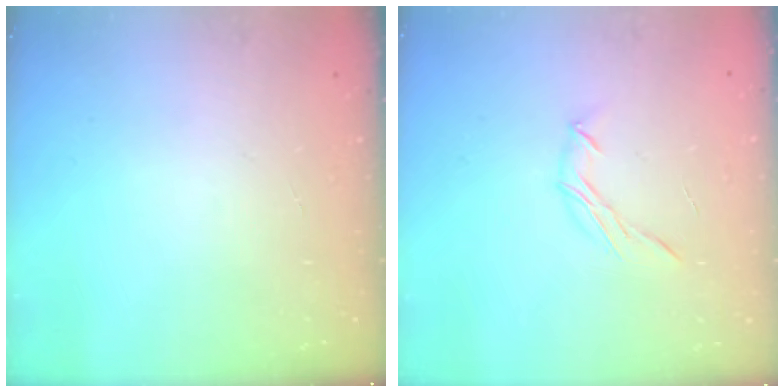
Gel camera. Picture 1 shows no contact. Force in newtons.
{"total": 5.7, "press": 5.6, "slide": 1.1}